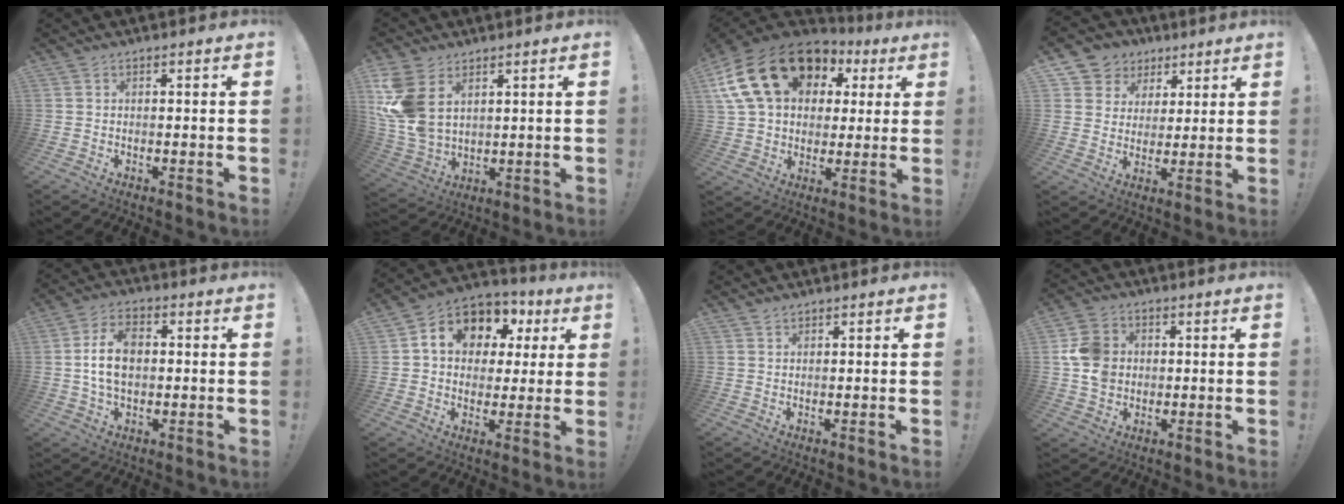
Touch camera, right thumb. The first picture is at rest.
{"total": 13.4, "force": [4.8, 9.2, 8.5], "torque": [-0.177, -0.023, 0.095]}
{"total": 23.2, "force": [9.7, 15.7, 14.0], "torque": [-0.253, -0.029, 0.196]}
{"total": 8.2, "force": [3.5, 7.3, 1.4], "torque": [-0.026, -0.021, 0.074]}
{"total": 10.6, "force": [0.4, 6.7, 8.2], "torque": [-0.151, 0.002, 0.006]}
{"total": 11.8, "force": [4.5, 8.8, 6.4], "torque": [-0.107, -0.023, 0.084]}
{"total": 1.3, "force": [1.1, 0.6, 0.3], "torque": [0.000, -0.003, 0.020]}
{"total": 10.5, "force": [1.0, 9.2, 4.9], "torque": [-0.086, 0.005, 0.024]}